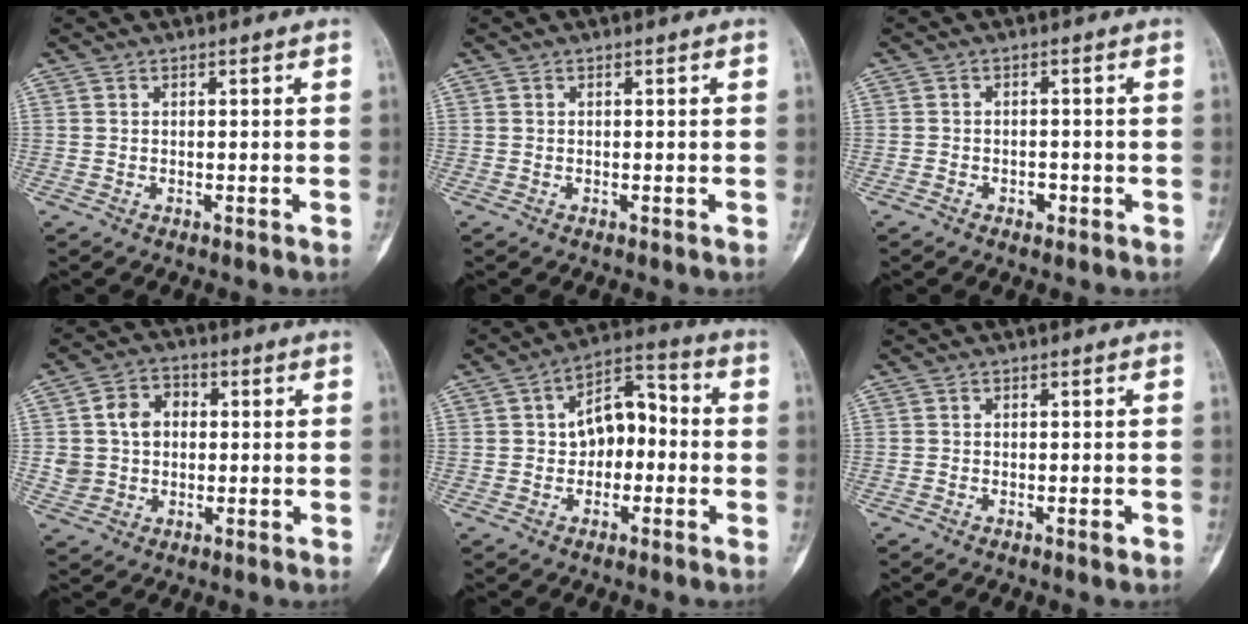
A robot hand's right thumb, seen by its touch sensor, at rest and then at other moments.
{"total": 0.0}
{"total": 1.8, "force": [-0.9, 1.3, 0.9], "torque": [-0.008, 0.008, -0.013]}
{"total": 8.6, "force": [1.0, 7.2, 4.7], "torque": [-0.057, 0.013, 0.013]}
{"total": 9.7, "force": [-0.6, 6.3, 7.3], "torque": [-0.081, 0.040, -0.023]}
{"total": 1.1, "force": [-0.6, 0.3, 0.8], "torque": [-0.014, 0.000, -0.011]}